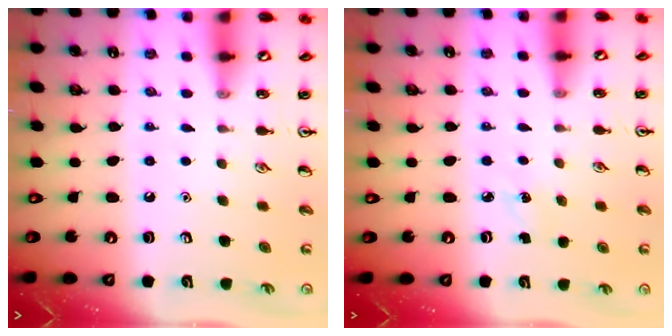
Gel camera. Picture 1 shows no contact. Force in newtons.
{"total": 2.8, "press": 2.6, "slide": 1.0}